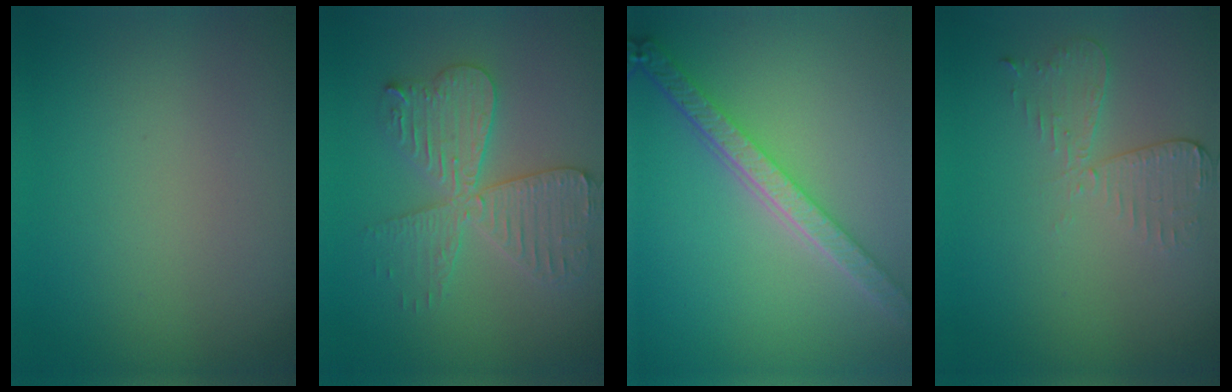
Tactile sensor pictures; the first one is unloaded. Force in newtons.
{"total": 5.7, "press": 5.6, "slide": 0.7}
{"total": 5.3, "press": 4.1, "slide": 3.3}
{"total": 2.6, "press": 2.3, "slide": 1.3}